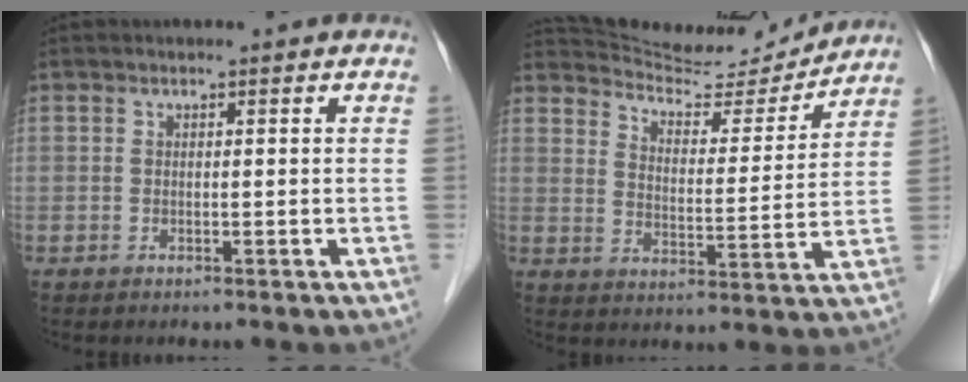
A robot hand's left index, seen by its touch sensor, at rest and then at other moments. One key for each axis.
{"total": 13.7, "fx": 13.5, "fy": 1.8, "fz": 1.7, "tx": -0.031, "ty": -0.015, "tz": 0.197}